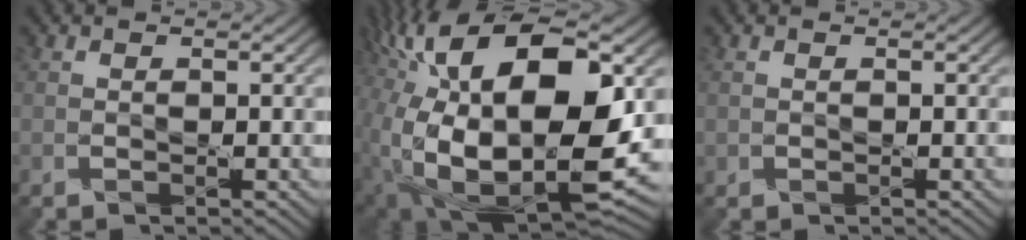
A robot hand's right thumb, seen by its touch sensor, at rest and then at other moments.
{"total": 18.8, "force": [1.5, 9.5, 16.1], "torque": [-0.312, 0.008, 0.023]}
{"total": 0.6, "force": [-0.1, 0.6, -0.1], "torque": [0.001, 0.000, -0.004]}